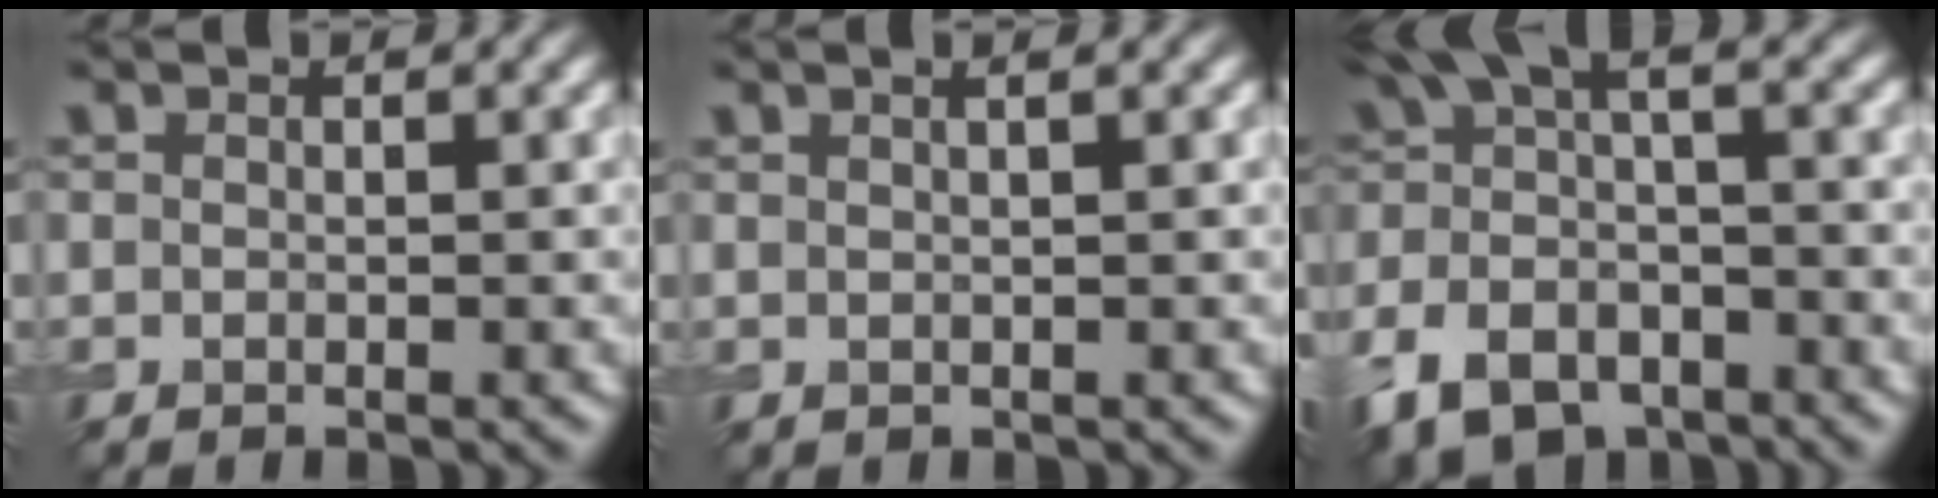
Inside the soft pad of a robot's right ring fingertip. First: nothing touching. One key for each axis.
{"total": 2.6, "fx": 1.5, "fy": 1.2, "fz": 1.7, "tx": -0.002, "ty": 0.007, "tz": -0.005}
{"total": 8.7, "fx": -3.7, "fy": 5.0, "fz": 6.1, "tx": -0.134, "ty": -0.011, "tz": -0.066}